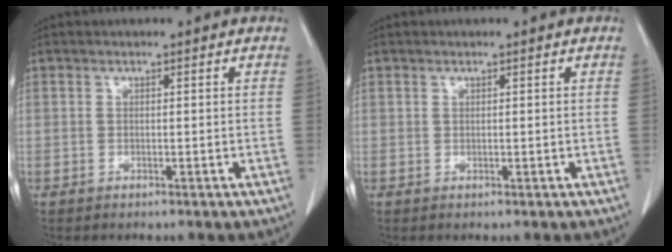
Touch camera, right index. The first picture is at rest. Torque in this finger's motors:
{"motor_torque": [0.00, 0.00, 0.00, 0.00]}